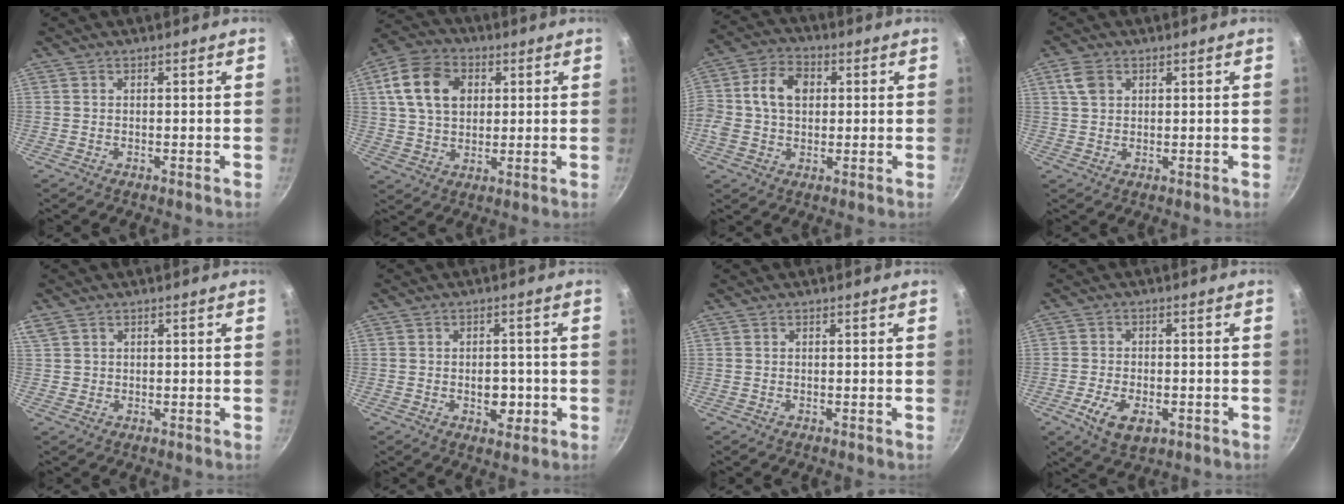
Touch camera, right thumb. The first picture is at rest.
{"total": 13.0, "force": [3.6, 9.5, 8.2], "torque": [-0.131, 0.006, 0.051]}
{"total": 10.6, "force": [1.4, 7.9, 6.9], "torque": [-0.109, 0.017, 0.007]}
{"total": 4.2, "force": [1.7, 3.0, 2.5], "torque": [-0.043, 0.001, 0.031]}
{"total": 3.4, "force": [1.5, 2.7, 1.5], "torque": [-0.024, 0.005, 0.034]}
{"total": 4.9, "force": [-1.1, 3.3, 3.4], "torque": [-0.022, 0.004, -0.013]}
{"total": 0.0}
{"total": 7.5, "force": [-2.9, 4.3, 5.5], "torque": [-0.096, 0.005, -0.045]}